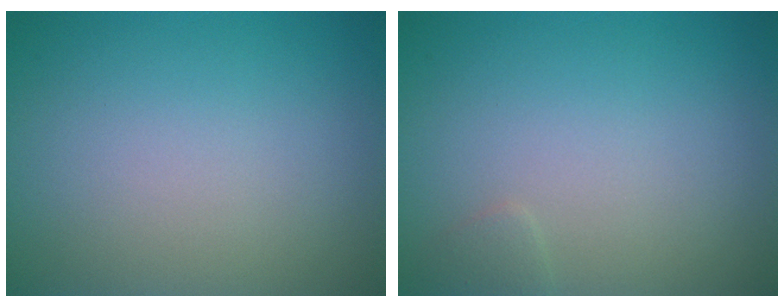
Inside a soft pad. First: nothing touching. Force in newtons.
{"total": 0.7, "press": 0.7, "slide": 0.0}